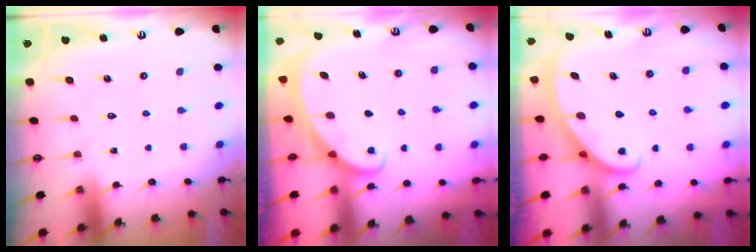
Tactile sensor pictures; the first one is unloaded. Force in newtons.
{"total": 1.8, "press": 1.8, "slide": 0.1}
{"total": 2.9, "press": 2.9, "slide": 0.1}